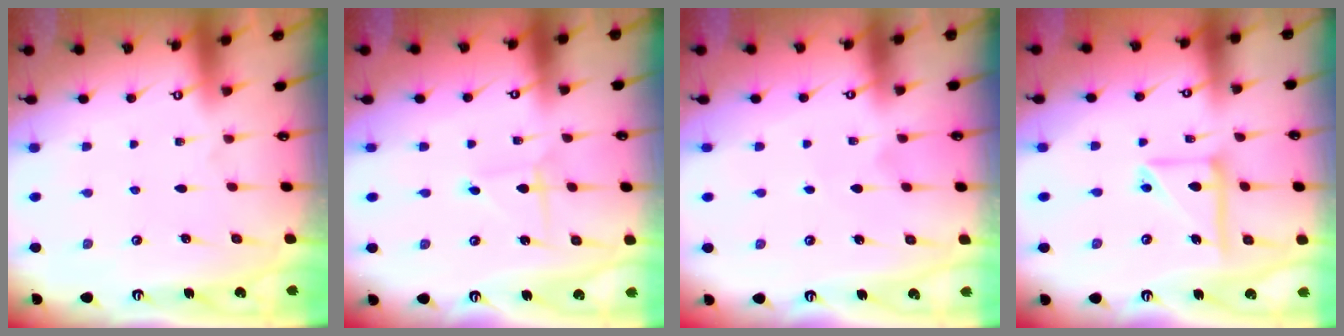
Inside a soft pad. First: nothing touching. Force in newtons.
{"total": 2.2, "press": 2.1, "slide": 0.3}
{"total": 3.0, "press": 3.0, "slide": 0.2}
{"total": 13.5, "press": 13.3, "slide": 1.7}